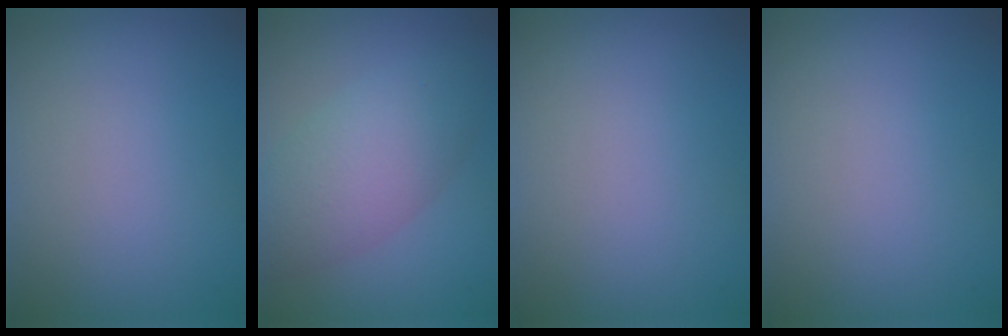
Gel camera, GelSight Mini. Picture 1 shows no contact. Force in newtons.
{"total": 5.5, "press": 5.5, "slide": 0.2}
{"total": 0.0}
{"total": 0.0}